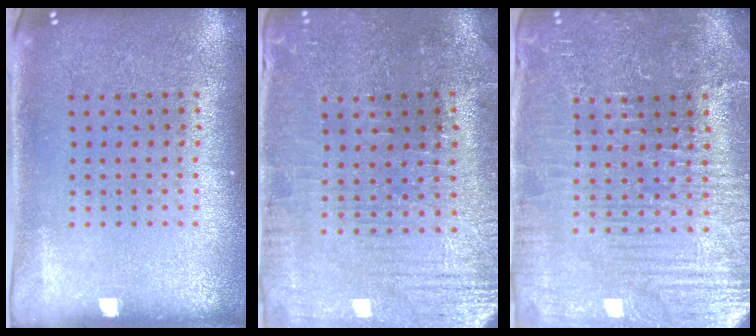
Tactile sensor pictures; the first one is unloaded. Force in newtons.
{"total": 0.9, "press": 0.8, "slide": 0.4}
{"total": 4.3, "press": 4.2, "slide": 1.3}